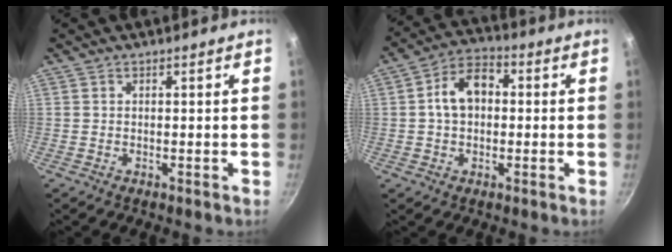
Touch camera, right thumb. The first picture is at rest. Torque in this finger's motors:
{"motor_torque": [-0.63, 0.85, 0.24, 0.43, 0.06]}